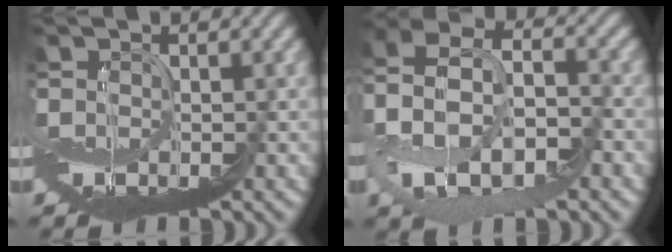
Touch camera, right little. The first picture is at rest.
{"total": 4.0, "force": [-1.6, 2.4, 2.8], "torque": [-0.120, 0.022, -0.030]}